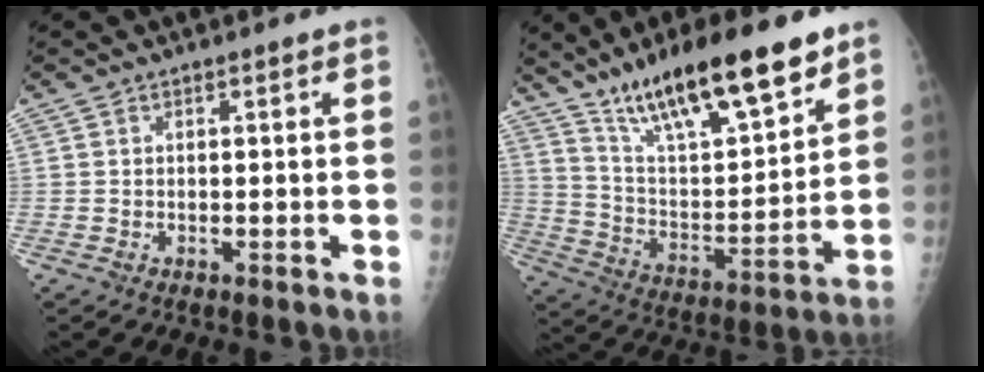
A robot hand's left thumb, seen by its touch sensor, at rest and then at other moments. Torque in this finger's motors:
{"motor_torque": [0.77, 0.67, 1.48, -1.29, 0.27]}